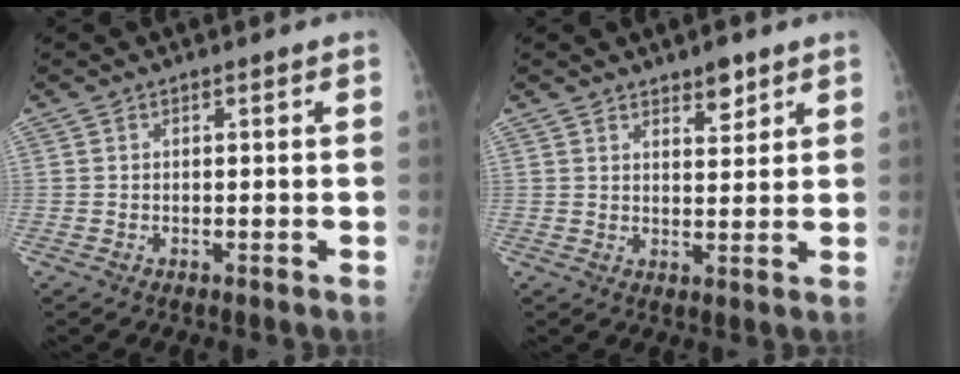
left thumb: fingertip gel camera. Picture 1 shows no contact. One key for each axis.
{"total": 4.1, "fx": 2.9, "fy": 1.7, "fz": 2.4, "tx": -0.020, "ty": -0.020, "tz": 0.045}